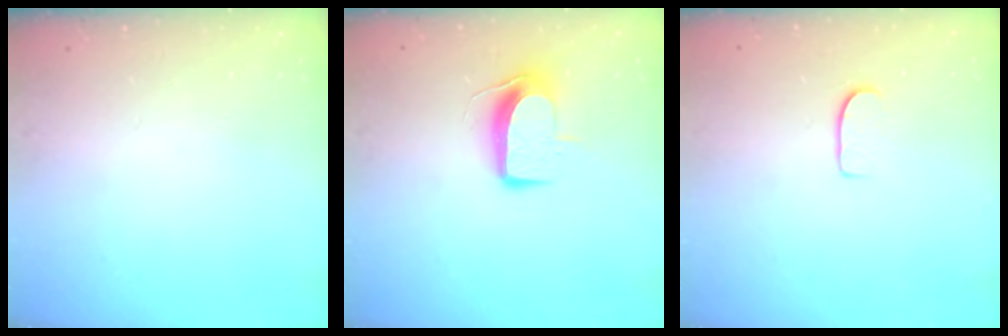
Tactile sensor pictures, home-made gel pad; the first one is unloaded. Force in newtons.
{"total": 8.8, "press": 8.7, "slide": 0.6}
{"total": 5.5, "press": 5.5, "slide": 0.5}